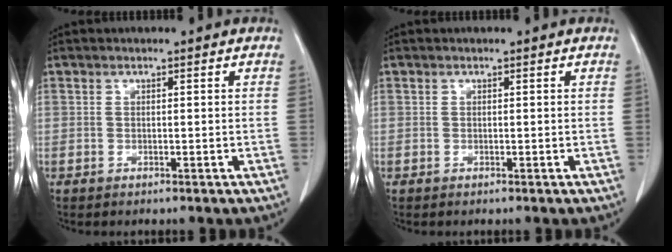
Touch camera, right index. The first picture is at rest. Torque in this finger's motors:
{"motor_torque": [0.01, -0.01, 0.00, 0.00]}